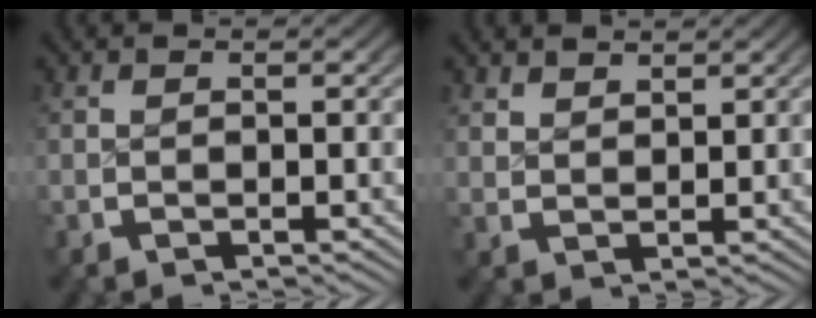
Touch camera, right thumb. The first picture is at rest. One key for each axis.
{"total": 2.0, "fx": 2.0, "fy": 0.3, "fz": 0.2, "tx": 0.003, "ty": 0.000, "tz": 0.044}